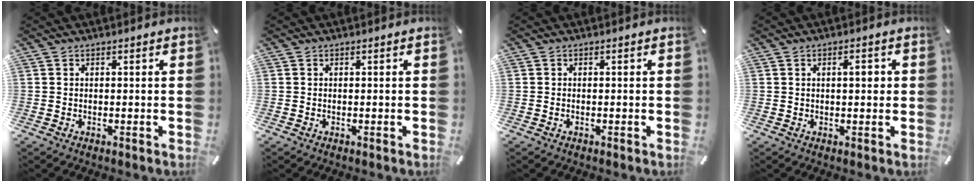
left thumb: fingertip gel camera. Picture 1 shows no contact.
{"total": 0.0}
{"total": 0.6, "force": [-0.3, 0.3, 0.4], "torque": [-0.009, -0.002, -0.005]}
{"total": 3.3, "force": [0.7, 1.4, 3.0], "torque": [-0.043, 0.002, 0.005]}